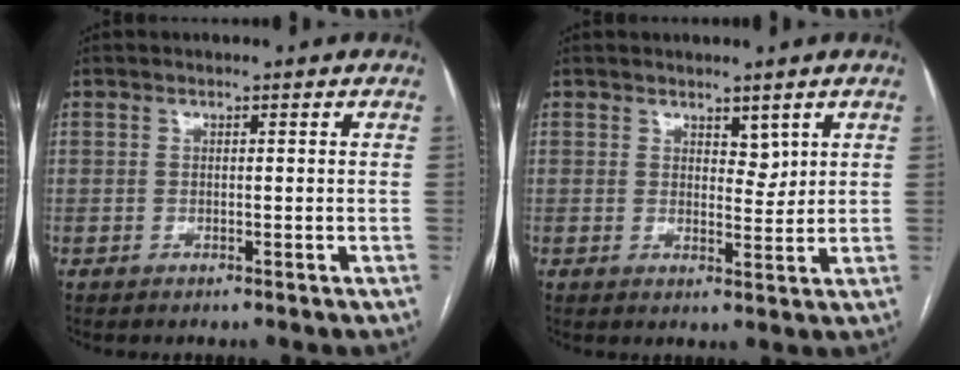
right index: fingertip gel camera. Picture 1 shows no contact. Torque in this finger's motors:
{"motor_torque": [-0.01, 0.13, 0.12, 0.00]}